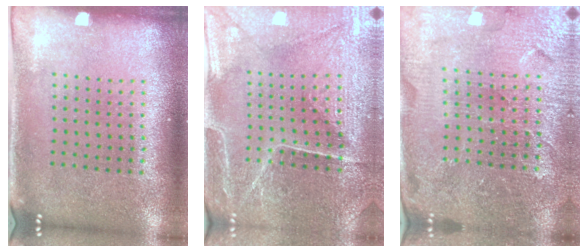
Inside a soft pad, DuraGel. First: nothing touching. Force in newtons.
{"total": 2.7, "press": 2.7, "slide": 0.2}
{"total": 4.6, "press": 4.4, "slide": 1.5}